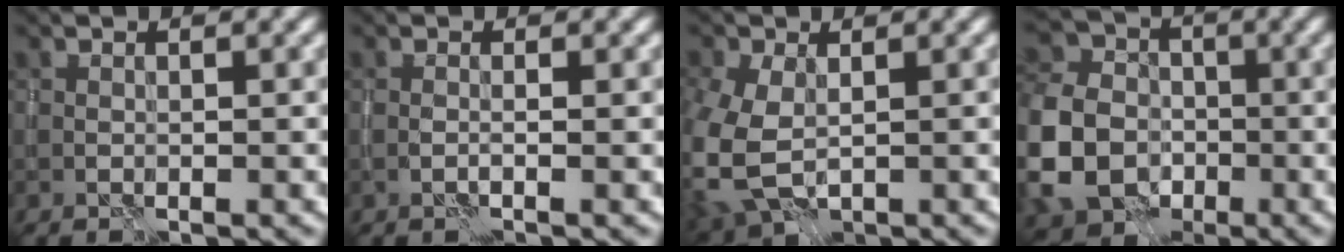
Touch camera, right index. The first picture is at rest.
{"total": 1.1, "force": [-0.2, 0.1, 1.1], "torque": [-0.018, -0.005, -0.009]}
{"total": 7.2, "force": [-1.4, 4.8, 5.2], "torque": [-0.150, -0.024, -0.017]}
{"total": 9.8, "force": [-2.9, 7.8, 5.3], "torque": [-0.130, -0.008, -0.074]}